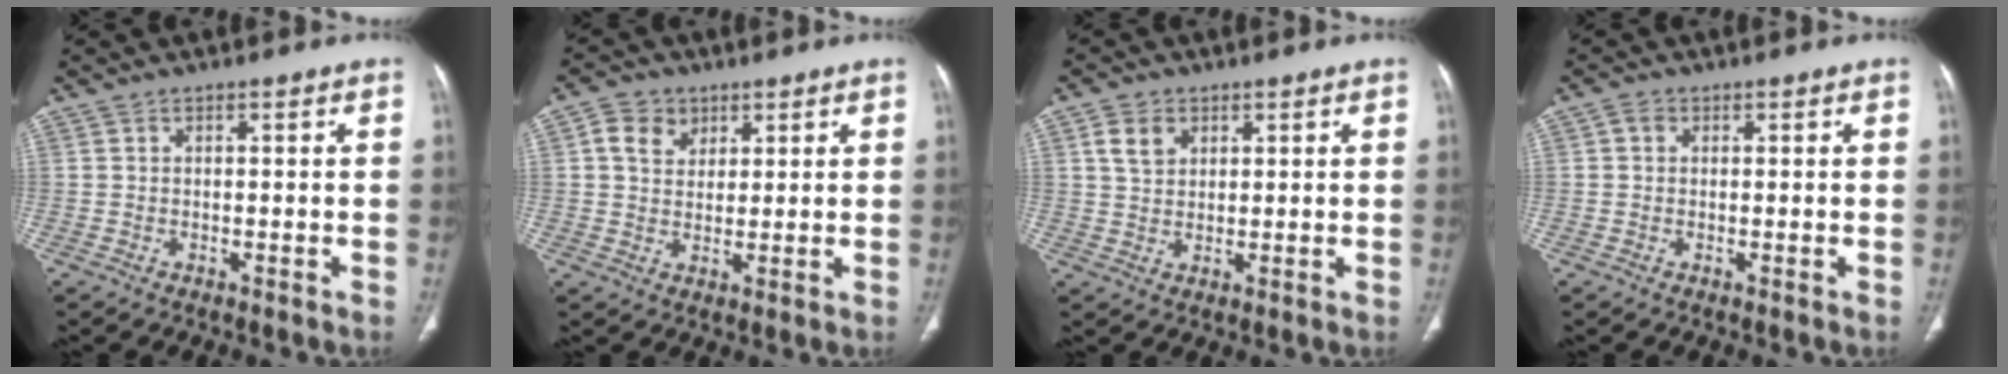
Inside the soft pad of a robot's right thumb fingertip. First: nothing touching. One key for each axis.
{"total": 5.9, "fx": 2.4, "fy": 4.6, "fz": 2.6, "tx": -0.025, "ty": -0.004, "tz": 0.043}
{"total": 4.8, "fx": 2.1, "fy": 3.4, "fz": 2.6, "tx": -0.035, "ty": -0.005, "tz": 0.043}
{"total": 1.6, "fx": 0.4, "fy": 1.3, "fz": 0.8, "tx": -0.013, "ty": 0.005, "tz": 0.005}